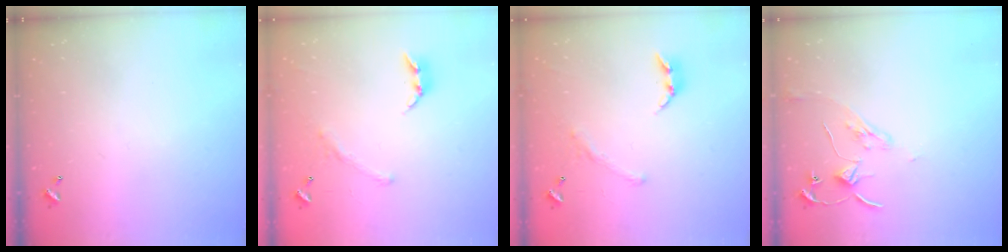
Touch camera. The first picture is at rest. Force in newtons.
{"total": 1.5, "press": 1.0, "slide": 1.2}
{"total": 1.5, "press": 1.0, "slide": 1.2}
{"total": 7.8, "press": 7.8, "slide": 0.3}